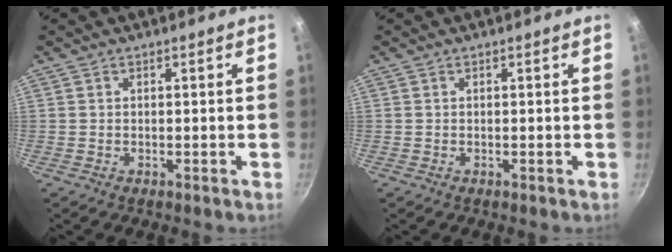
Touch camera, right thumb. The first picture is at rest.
{"total": 0.0}